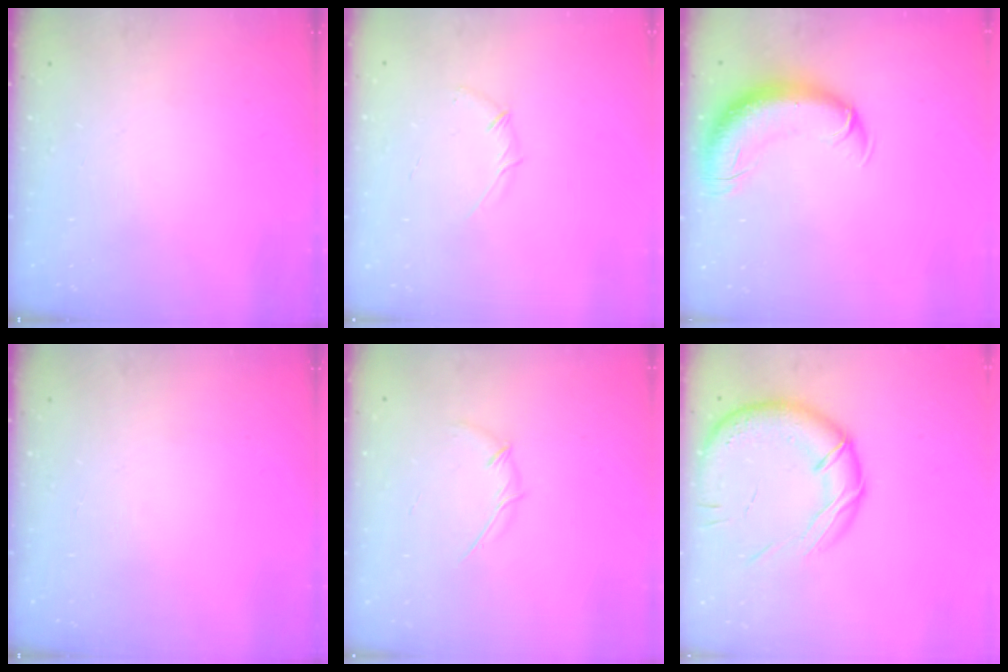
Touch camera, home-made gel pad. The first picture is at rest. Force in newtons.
{"total": 3.7, "press": 3.6, "slide": 0.9}
{"total": 11.3, "press": 10.9, "slide": 3.0}
{"total": 0.0}
{"total": 3.6, "press": 3.5, "slide": 0.9}
{"total": 17.7, "press": 17.4, "slide": 3.2}